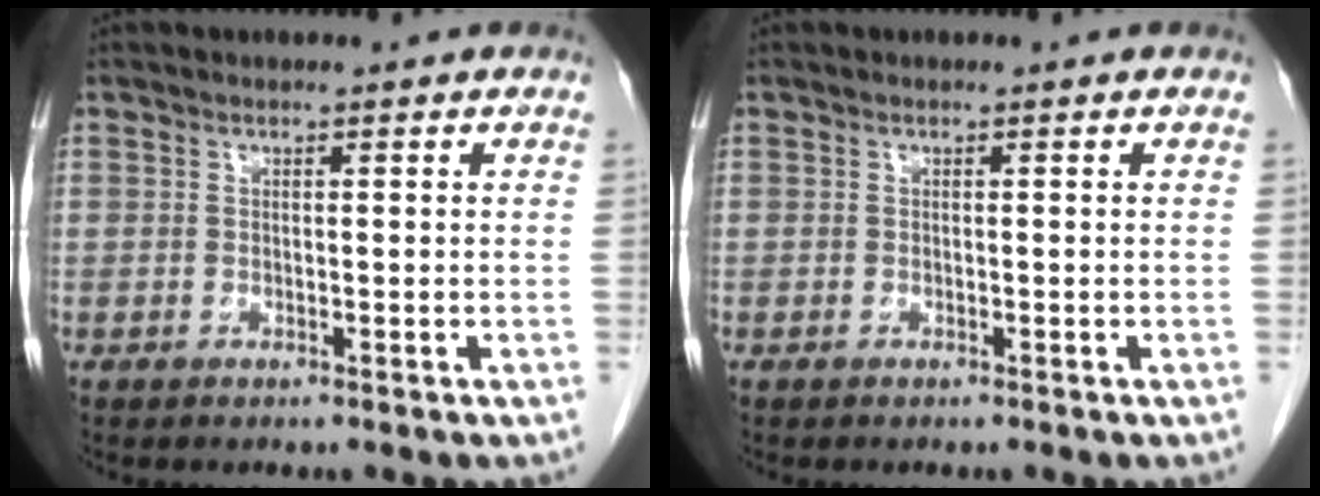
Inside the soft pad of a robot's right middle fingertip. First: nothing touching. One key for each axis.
{"total": 0.0}